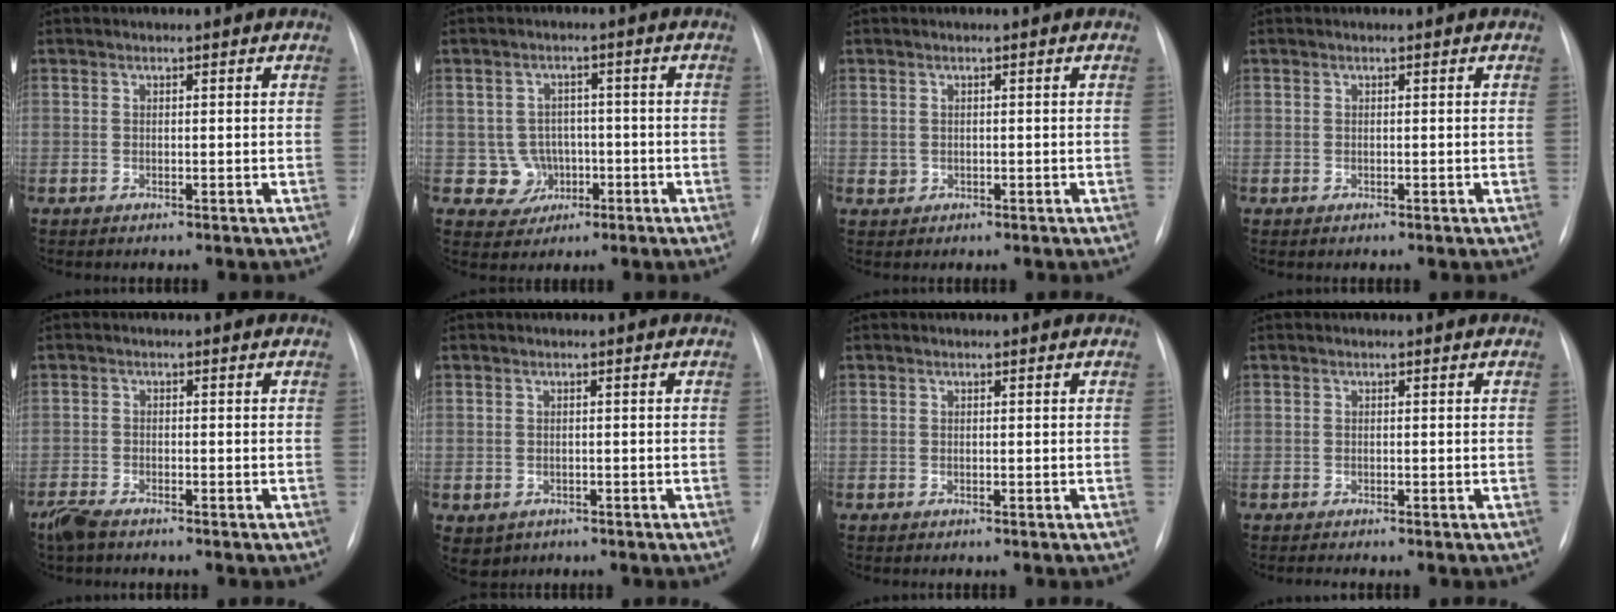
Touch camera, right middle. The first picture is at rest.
{"total": 4.4, "force": [-1.0, 4.2, 0.4], "torque": [0.004, 0.011, -0.008]}
{"total": 1.0, "force": [0.0, 1.0, 0.2], "torque": [-0.003, 0.002, 0.002]}
{"total": 0.0}
{"total": 3.6, "force": [-3.0, 0.8, 1.8], "torque": [-0.043, -0.010, -0.054]}
{"total": 3.0, "force": [-1.5, 2.5, 0.8], "torque": [-0.009, -0.001, -0.012]}
{"total": 0.0}
{"total": 0.6, "force": [-0.3, -0.4, 0.2], "torque": [-0.006, -0.003, -0.008]}